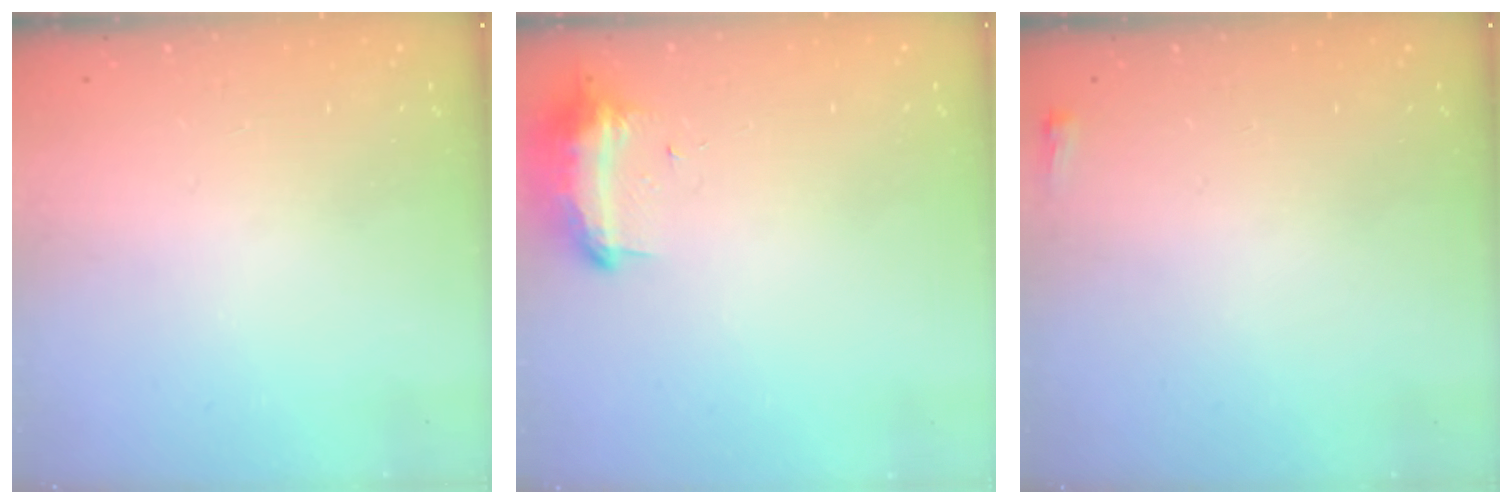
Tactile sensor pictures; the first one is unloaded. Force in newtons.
{"total": 9.5, "press": 9.4, "slide": 0.8}
{"total": 2.1, "press": 2.0, "slide": 0.5}